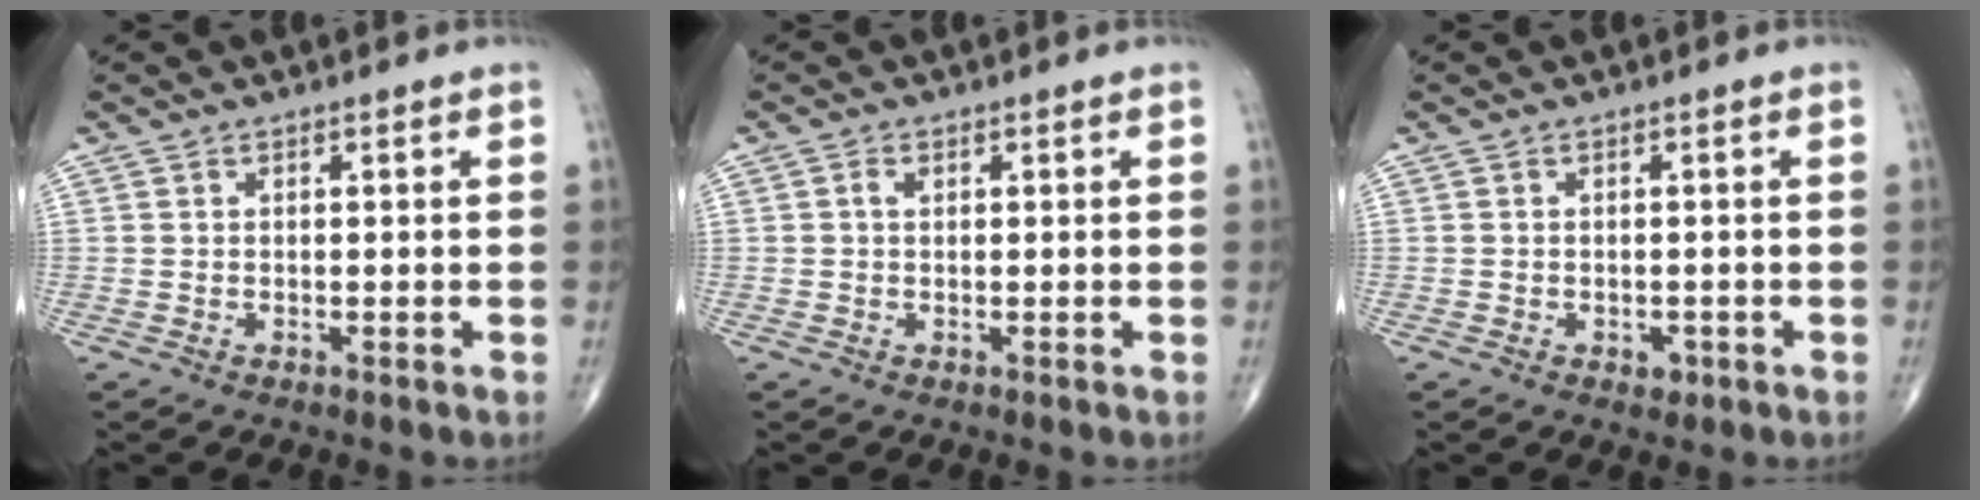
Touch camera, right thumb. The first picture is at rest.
{"total": 1.1, "force": [0.2, 0.7, 0.7], "torque": [-0.012, 0.003, 0.003]}
{"total": 1.5, "force": [-0.7, 1.1, 0.8], "torque": [-0.007, 0.001, -0.006]}